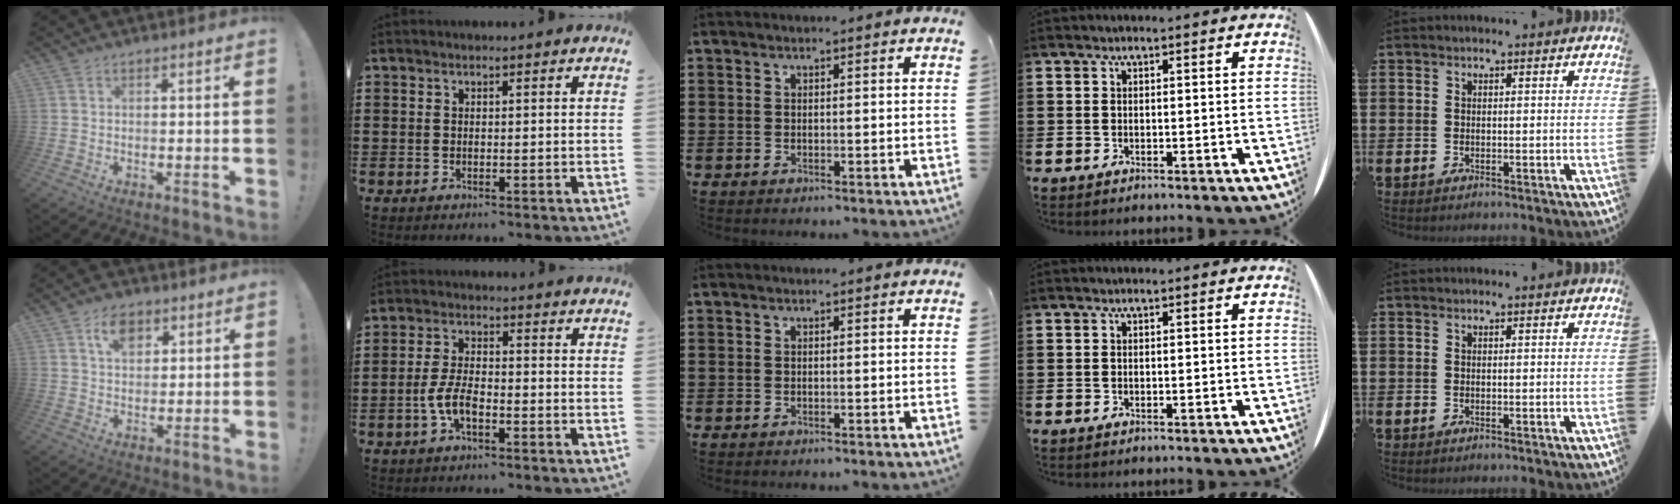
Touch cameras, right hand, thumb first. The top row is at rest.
{"thumb": {"total": 6.7, "force": [3.2, 4.4, 3.9], "torque": [-0.062, 0.001, 0.057]}, "index": {"total": 5.3, "force": [-2.2, 2.1, 4.4], "torque": [-0.109, -0.005, -0.048]}}